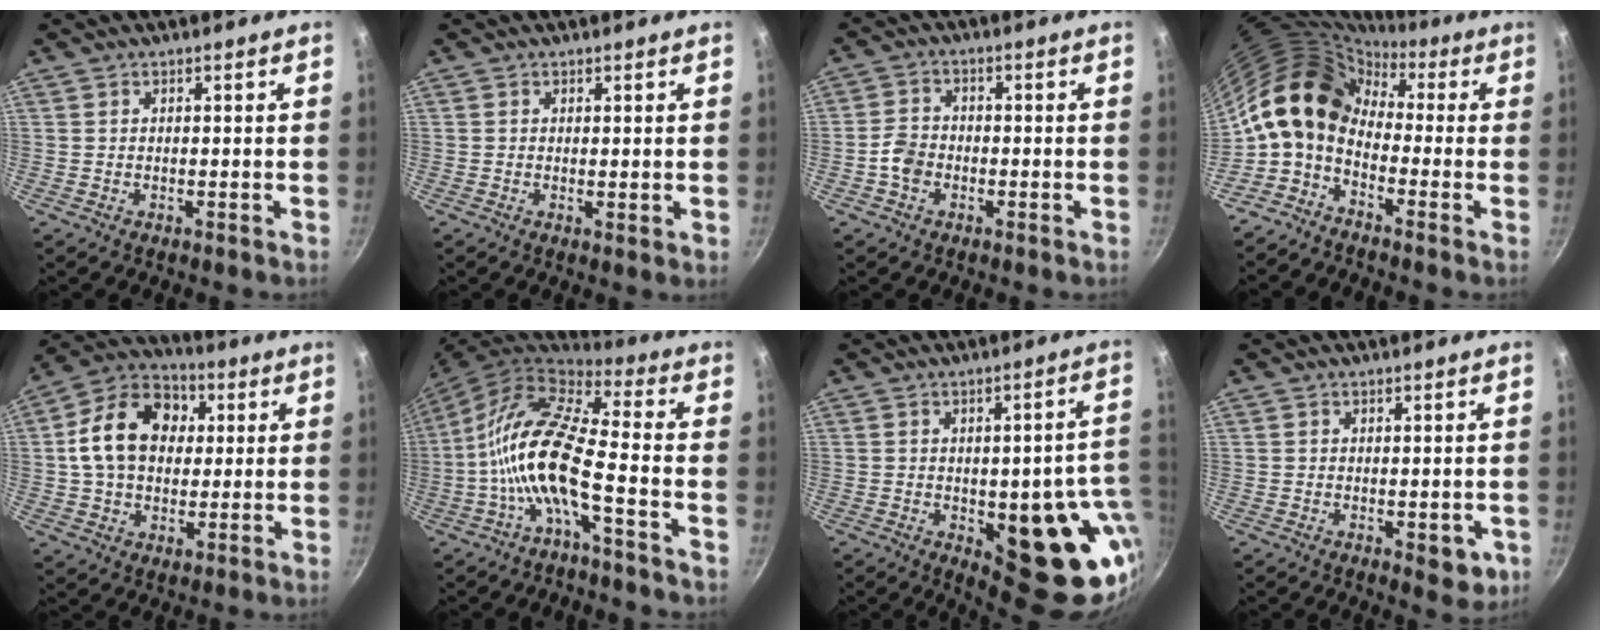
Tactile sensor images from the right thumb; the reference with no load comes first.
{"total": 1.0, "force": [0.4, 0.3, 0.8], "torque": [-0.012, -0.009, 0.003]}
{"total": 4.1, "force": [-1.6, 3.1, 2.1], "torque": [-0.035, 0.021, -0.037]}
{"total": 12.6, "force": [-0.1, 8.8, 9.0], "torque": [-0.148, 0.036, -0.026]}
{"total": 16.5, "force": [2.8, 12.3, 10.6], "torque": [-0.158, 0.020, 0.035]}
{"total": 14.7, "force": [-4.1, 4.1, 13.5], "torque": [-0.267, 0.045, -0.094]}
{"total": 20.0, "force": [-3.6, 8.8, 17.7], "torque": [-0.141, -0.003, -0.034]}
{"total": 5.1, "force": [-1.4, 2.7, 4.1], "torque": [-0.033, 0.001, -0.013]}